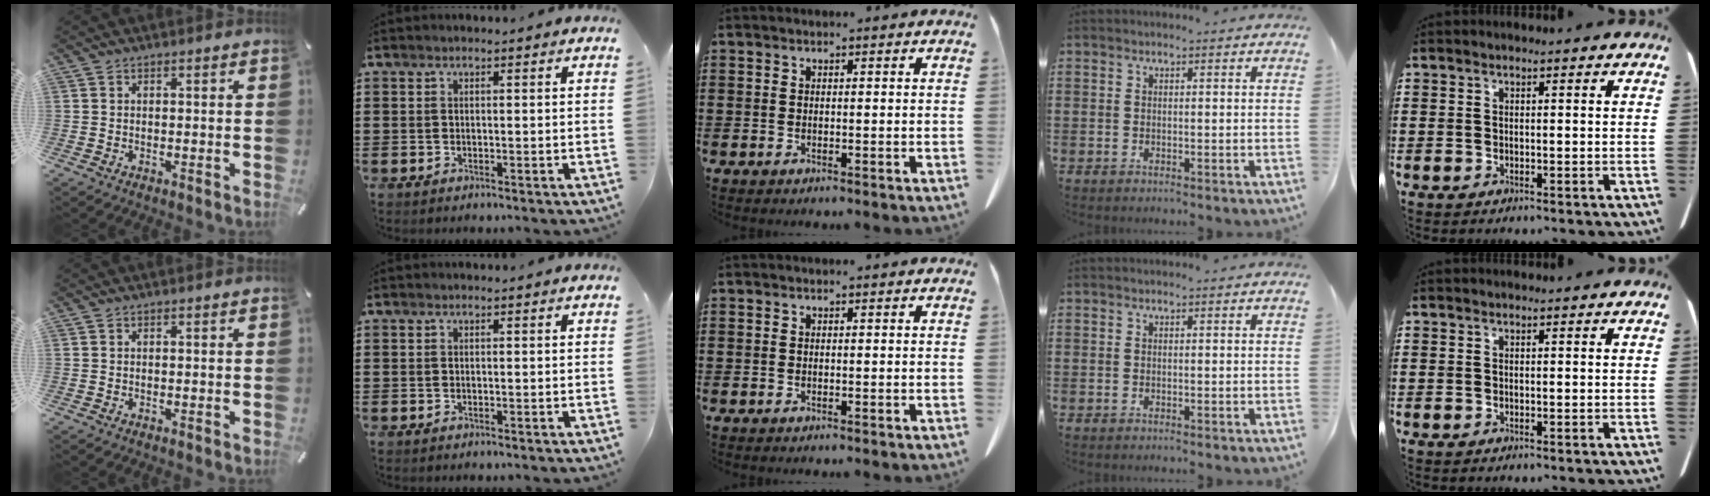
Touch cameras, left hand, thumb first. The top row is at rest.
{}